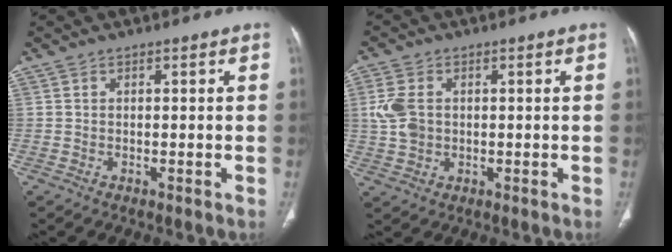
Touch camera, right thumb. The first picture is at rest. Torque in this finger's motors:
{"motor_torque": [0.20, 0.02, 0.31, 0.52, 0.08]}